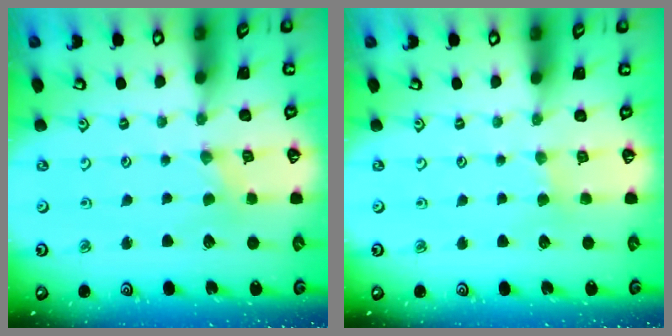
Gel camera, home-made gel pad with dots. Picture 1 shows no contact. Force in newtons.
{"total": 2.1, "press": 2.1, "slide": 0.4}